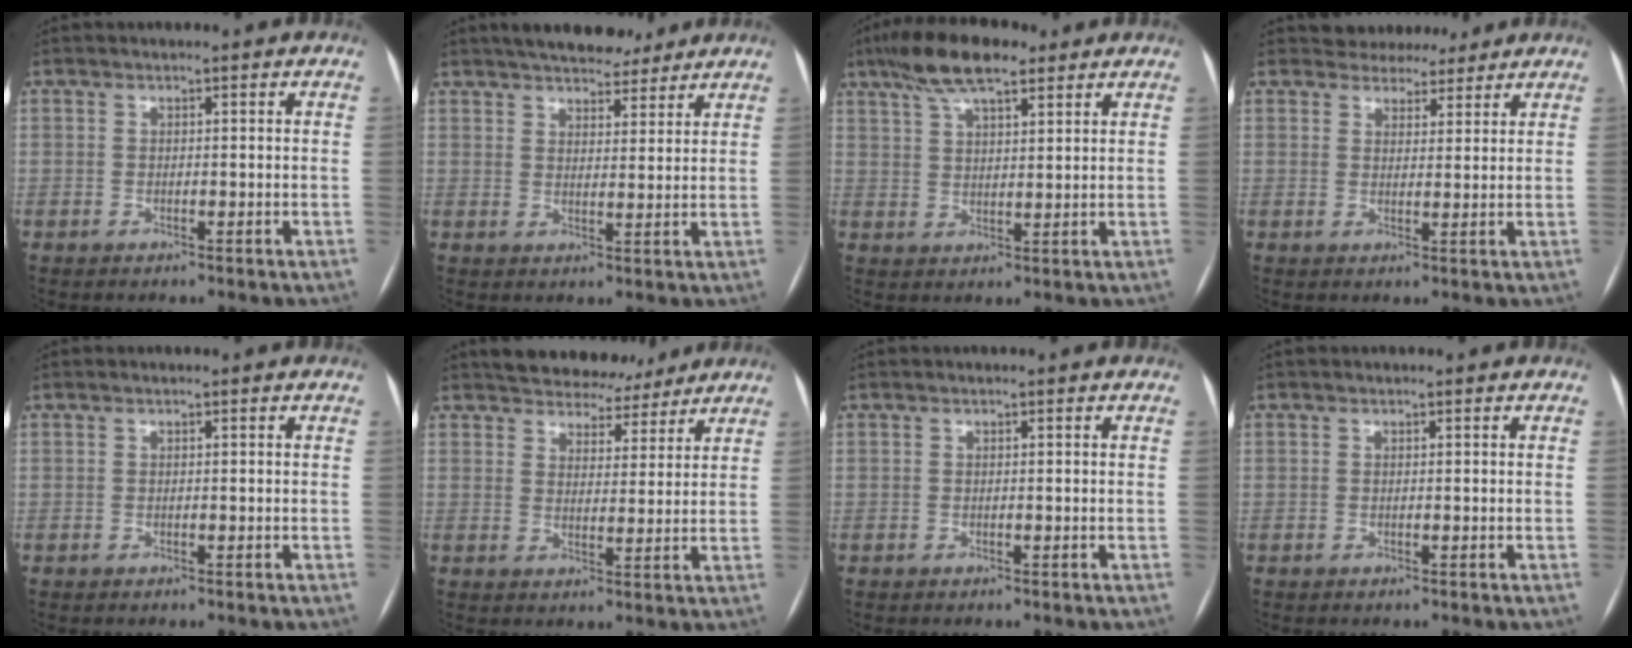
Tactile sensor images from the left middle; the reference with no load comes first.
{"total": 10.6, "force": [9.1, 3.4, 4.2], "torque": [-0.050, 0.013, 0.127]}
{"total": 9.9, "force": [6.9, 2.9, 6.5], "torque": [-0.125, 0.021, 0.119]}
{"total": 5.3, "force": [4.8, 2.2, 0.3], "torque": [0.002, 0.004, 0.063]}
{"total": 0.0}
{"total": 10.0, "force": [9.0, 3.8, 2.0], "torque": [-0.013, 0.008, 0.118]}
{"total": 0.0}
{"total": 0.0}